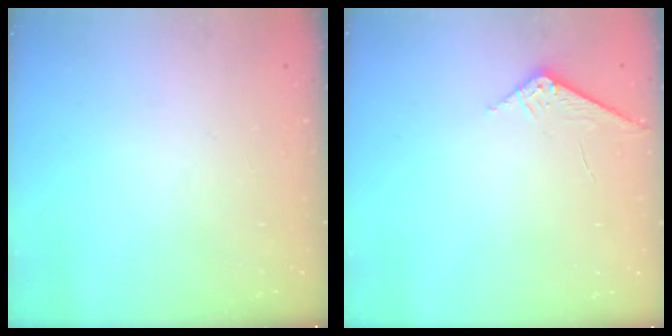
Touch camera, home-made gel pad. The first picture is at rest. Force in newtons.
{"total": 5.3, "press": 5.3, "slide": 0.6}